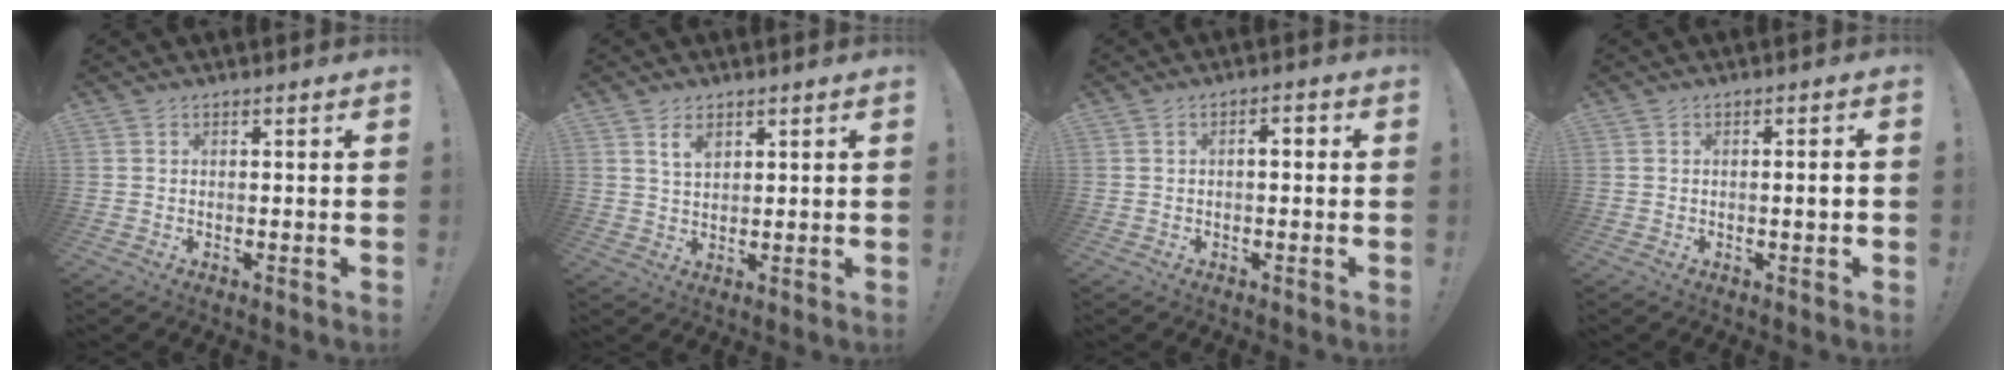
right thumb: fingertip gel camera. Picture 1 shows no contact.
{"total": 4.2, "force": [2.8, 2.3, 2.2], "torque": [-0.028, -0.012, 0.048]}
{"total": 2.4, "force": [-0.3, 1.1, 2.1], "torque": [-0.032, 0.007, -0.012]}
{"total": 2.3, "force": [-0.3, 0.0, 2.2], "torque": [-0.032, -0.001, -0.009]}